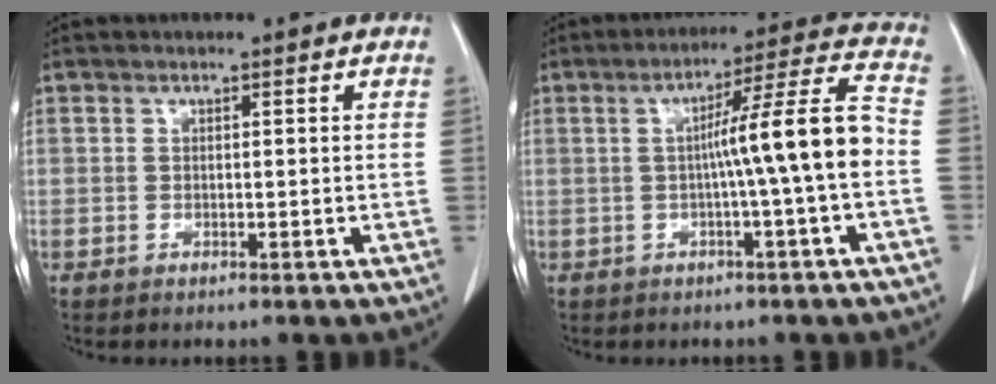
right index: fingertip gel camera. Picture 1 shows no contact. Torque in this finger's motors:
{"motor_torque": [1.00, -0.19, 0.47, 0.15]}